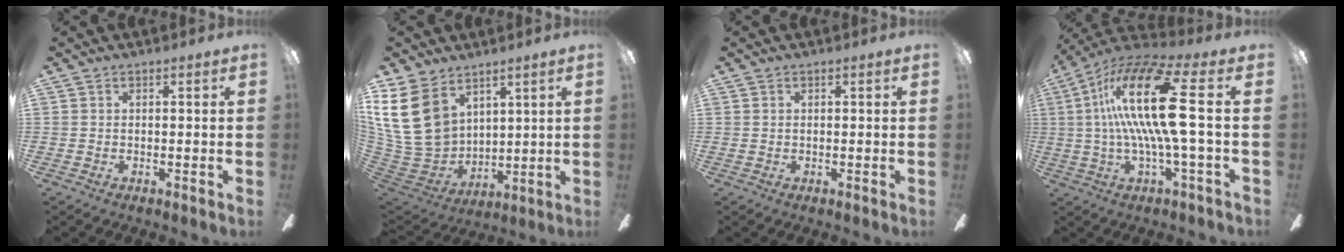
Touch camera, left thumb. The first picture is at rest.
{"total": 18.0, "force": [8.0, 13.2, 9.4], "torque": [-0.237, -0.043, 0.147]}
{"total": 0.0}
{"total": 20.5, "force": [3.2, 4.1, 19.8], "torque": [-0.411, -0.014, 0.035]}